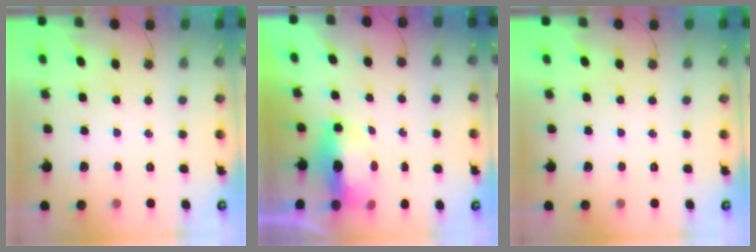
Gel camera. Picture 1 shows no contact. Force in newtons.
{"total": 6.8, "press": 6.7, "slide": 1.1}
{"total": 0.0}